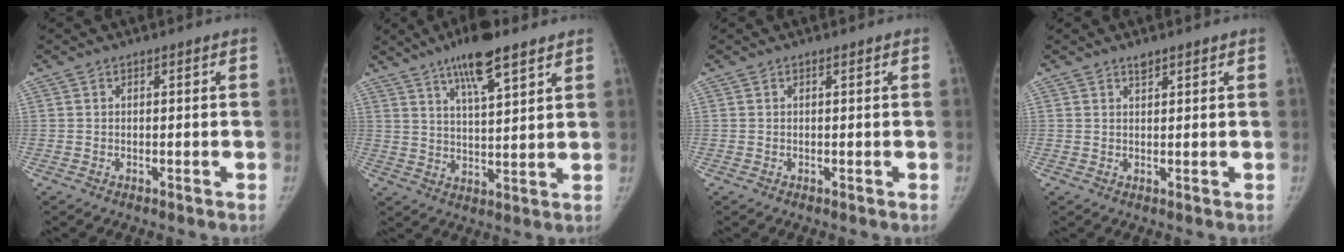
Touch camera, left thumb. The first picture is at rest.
{"total": 11.3, "force": [7.3, 2.8, 8.1], "torque": [-0.118, -0.033, 0.123]}
{"total": 0.0}
{"total": 1.3, "force": [1.1, 0.5, 0.5], "torque": [0.000, -0.008, 0.019]}